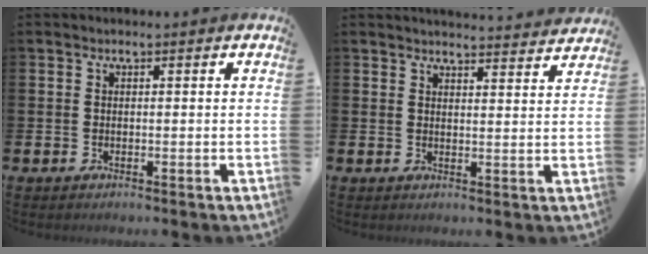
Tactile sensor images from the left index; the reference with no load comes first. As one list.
[{"total": 3.5, "force": [3.5, -0.1, 0.0], "torque": [0.003, -0.028, 0.061]}]